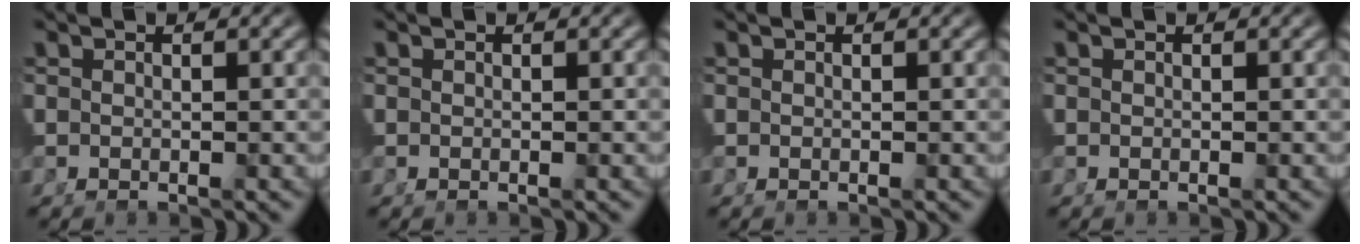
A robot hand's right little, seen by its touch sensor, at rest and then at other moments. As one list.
[{"total": 0.0}, {"total": 0.0}, {"total": 0.0}]